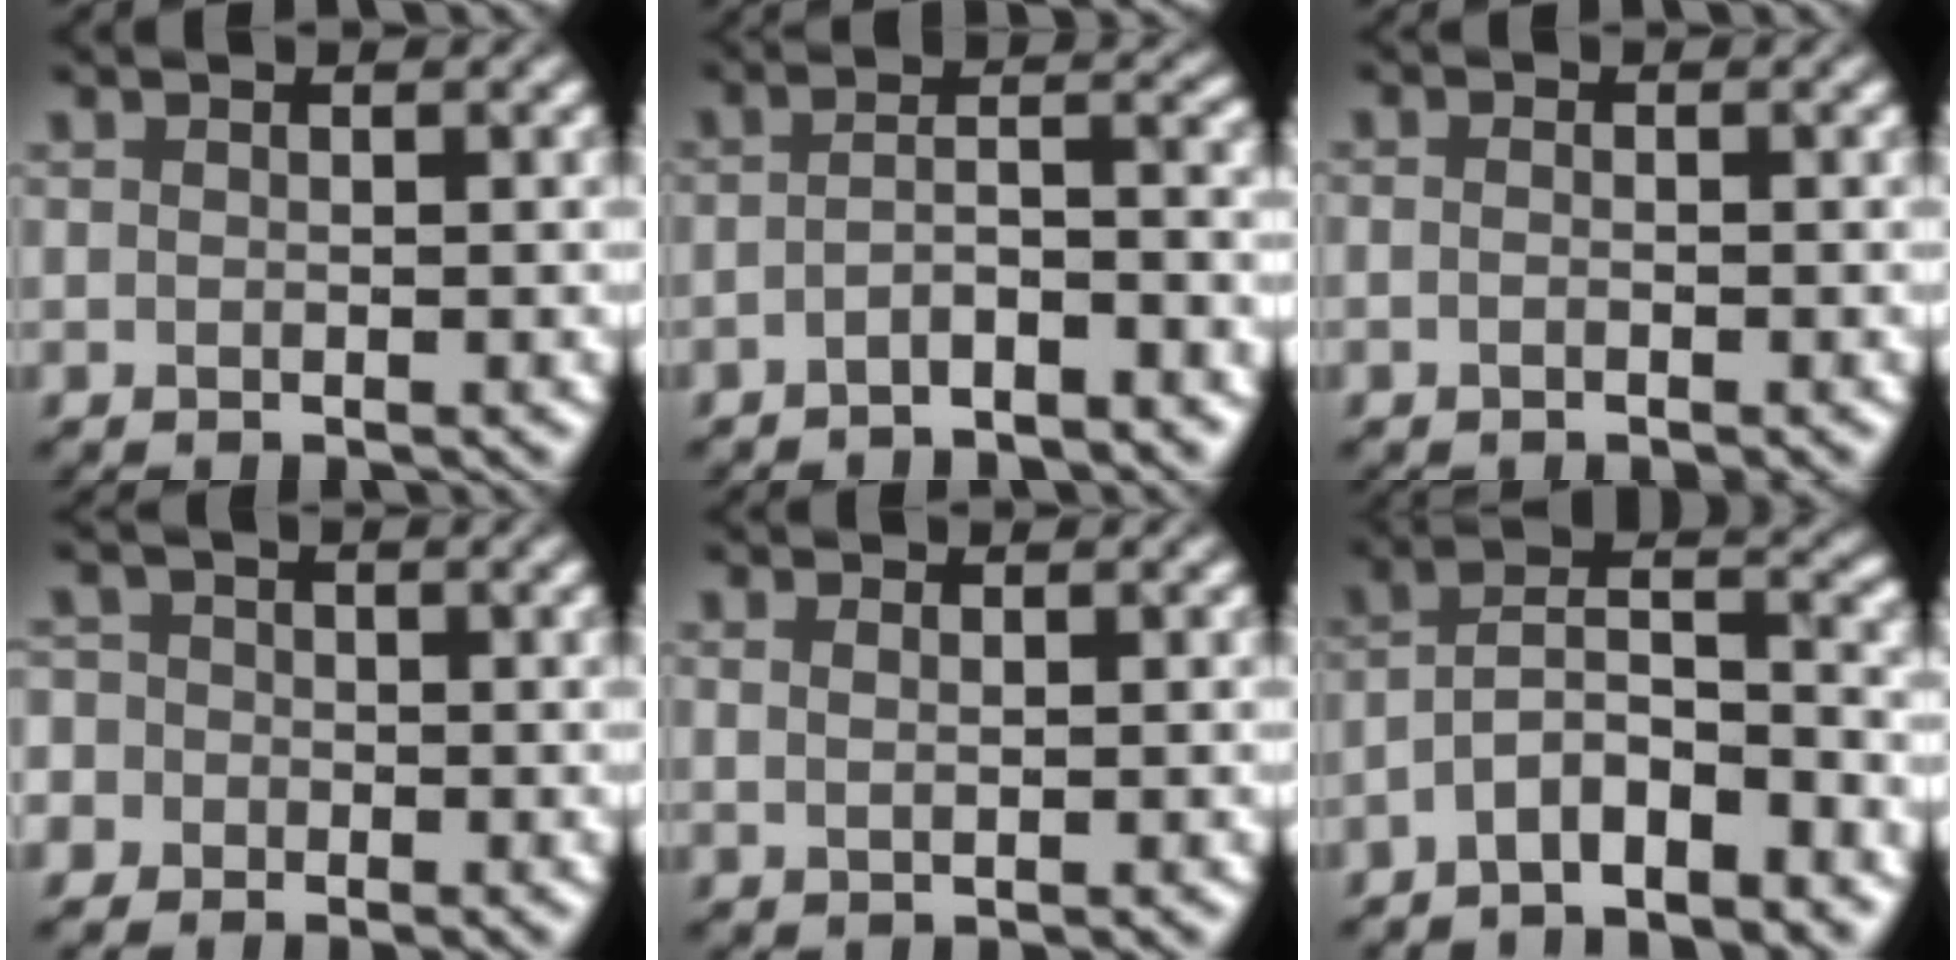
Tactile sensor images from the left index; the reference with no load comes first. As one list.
[{"total": 4.0, "force": [-2.4, 1.2, 3.0], "torque": [-0.045, 0.008, -0.047]}, {"total": 0.7, "force": [-0.3, 0.4, 0.5], "torque": [-0.012, -0.002, -0.010]}, {"total": 4.8, "force": [-1.3, 4.4, 1.2], "torque": [-0.021, 0.018, -0.059]}, {"total": 1.1, "force": [0.5, 0.6, 0.7], "torque": [-0.012, -0.006, 0.009]}, {"total": 5.9, "force": [-3.3, 2.1, 4.4], "torque": [-0.078, 0.010, -0.067]}]